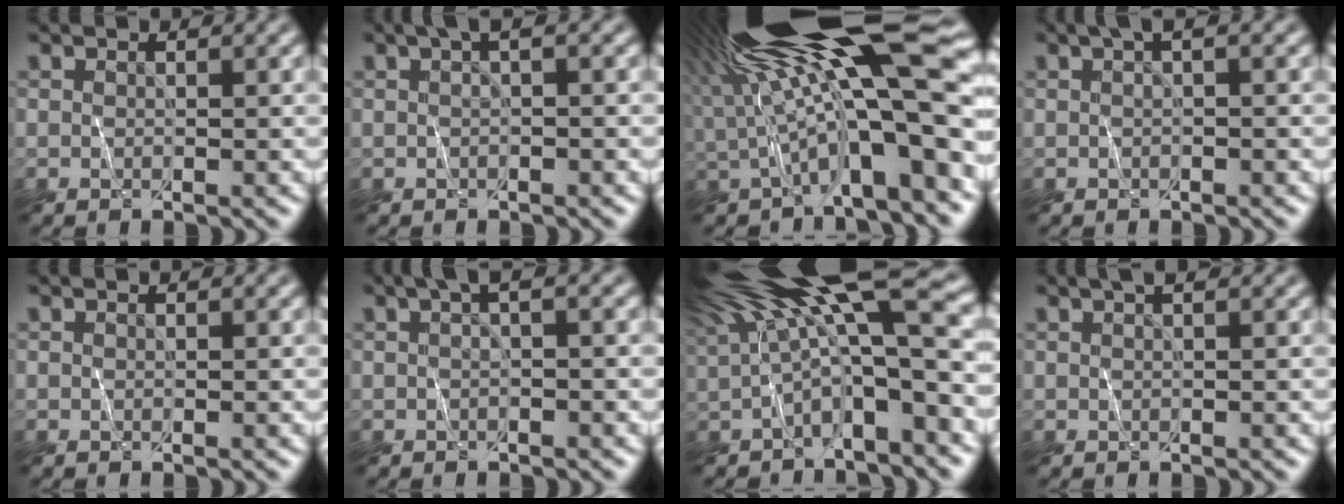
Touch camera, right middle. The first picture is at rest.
{"total": 2.2, "force": [0.6, 0.5, 2.1], "torque": [-0.036, 0.006, 0.004]}
{"total": 17.6, "force": [4.0, 3.4, 16.8], "torque": [-0.231, 0.017, 0.072]}
{"total": 1.9, "force": [0.6, 0.5, 1.8], "torque": [-0.031, 0.007, 0.004]}
{"total": 0.0}
{"total": 2.6, "force": [0.6, 0.6, 2.4], "torque": [-0.042, 0.007, 0.002]}
{"total": 14.2, "force": [3.9, 3.8, 13.1], "torque": [-0.219, 0.008, 0.077]}
{"total": 1.6, "force": [1.1, 0.2, 1.2], "torque": [-0.024, 0.006, 0.016]}